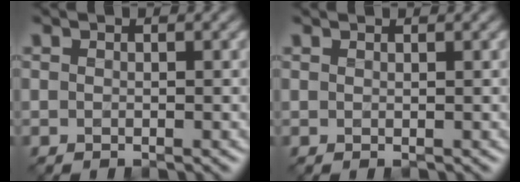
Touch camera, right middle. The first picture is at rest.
{"total": 0.8, "force": [0.8, 0.1, 0.3], "torque": [-0.008, -0.001, 0.010]}